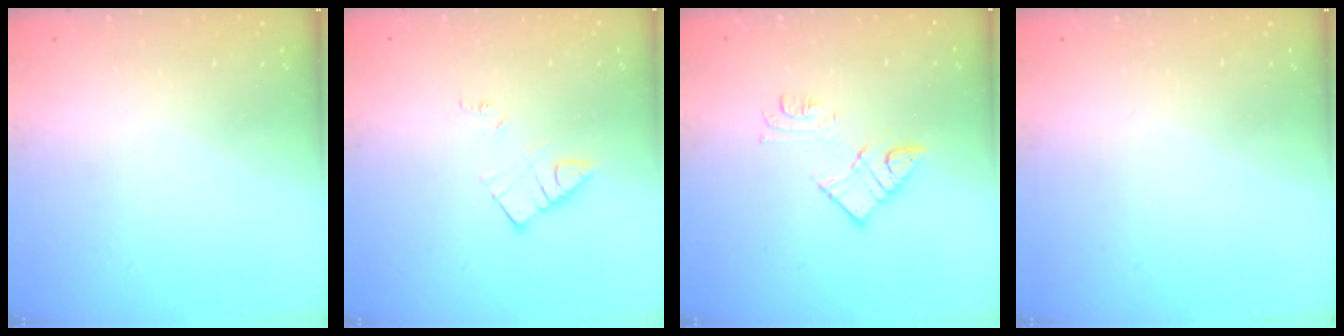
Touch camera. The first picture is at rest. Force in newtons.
{"total": 4.4, "press": 4.4, "slide": 0.2}
{"total": 10.5, "press": 10.5, "slide": 0.7}
{"total": 2.1, "press": 2.0, "slide": 0.4}